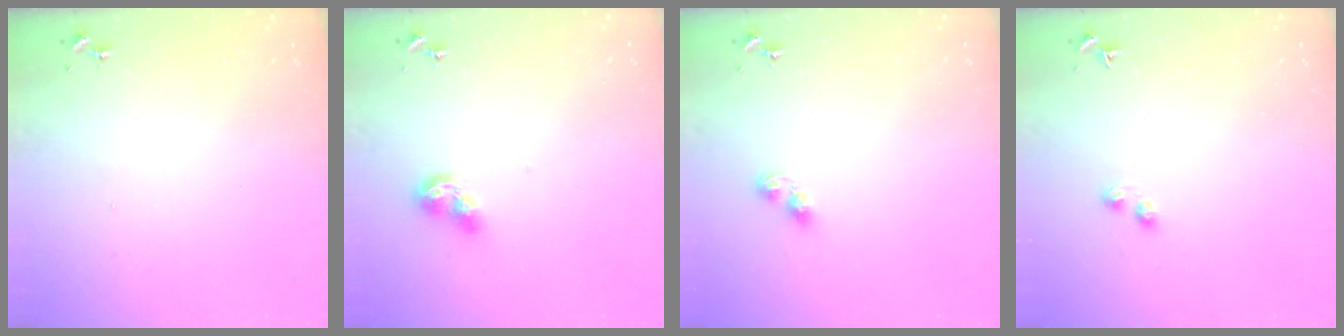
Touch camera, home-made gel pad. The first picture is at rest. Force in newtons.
{"total": 8.6, "press": 8.6, "slide": 0.7}
{"total": 4.2, "press": 4.2, "slide": 0.5}
{"total": 2.8, "press": 2.8, "slide": 0.4}